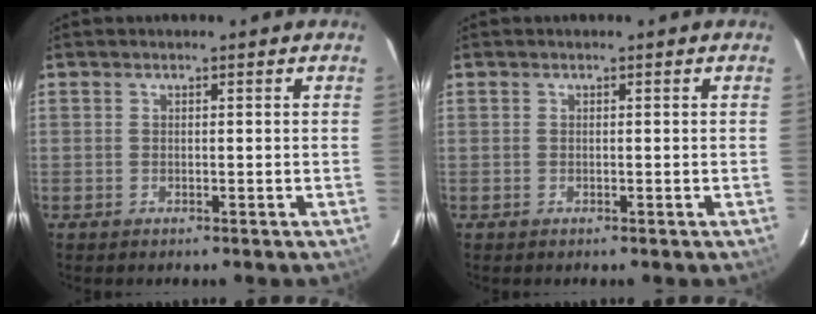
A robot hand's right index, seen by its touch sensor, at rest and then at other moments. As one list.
[{"total": 0.0}]